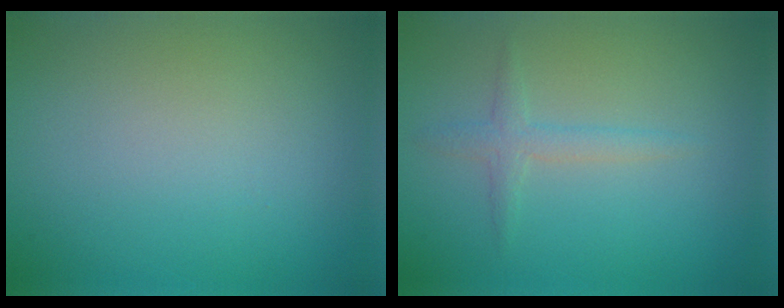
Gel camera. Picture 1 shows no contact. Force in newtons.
{"total": 1.7, "press": 1.7, "slide": 0.0}